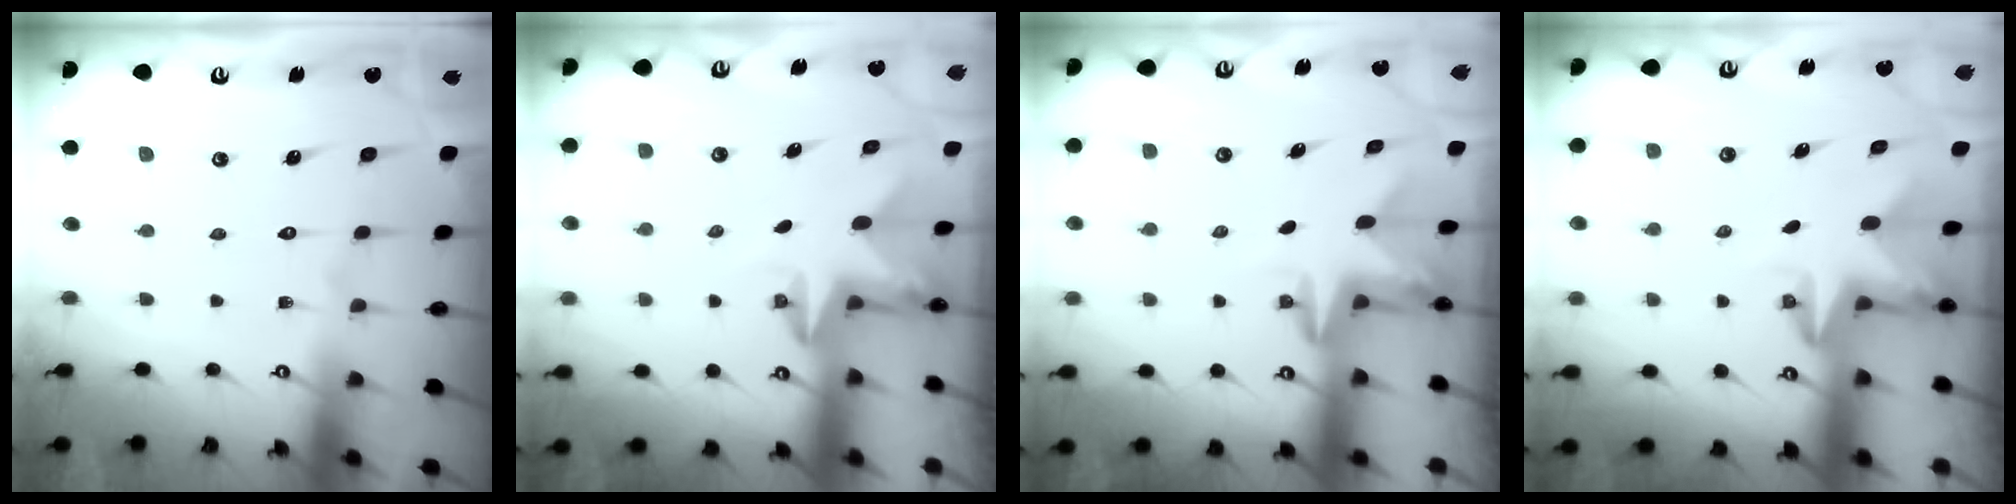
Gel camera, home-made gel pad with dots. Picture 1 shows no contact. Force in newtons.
{"total": 2.5, "press": 2.5, "slide": 0.4}
{"total": 2.7, "press": 2.7, "slide": 0.2}
{"total": 3.0, "press": 3.0, "slide": 0.1}